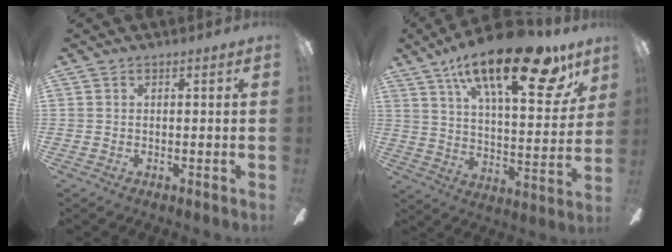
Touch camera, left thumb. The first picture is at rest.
{"total": 26.2, "force": [16.1, 8.9, 18.6], "torque": [-0.285, -0.094, 0.259]}